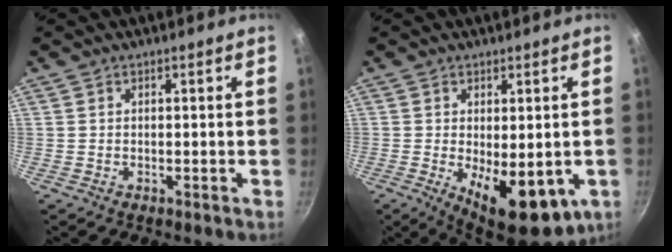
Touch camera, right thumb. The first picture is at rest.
{"total": 13.1, "force": [-2.9, 6.0, 11.3], "torque": [-0.137, -0.015, -0.023]}